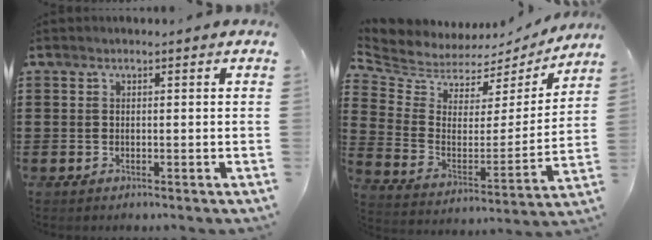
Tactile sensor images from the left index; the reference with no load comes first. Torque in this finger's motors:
{"motor_torque": [2.14, 0.00, 0.00, -0.03]}